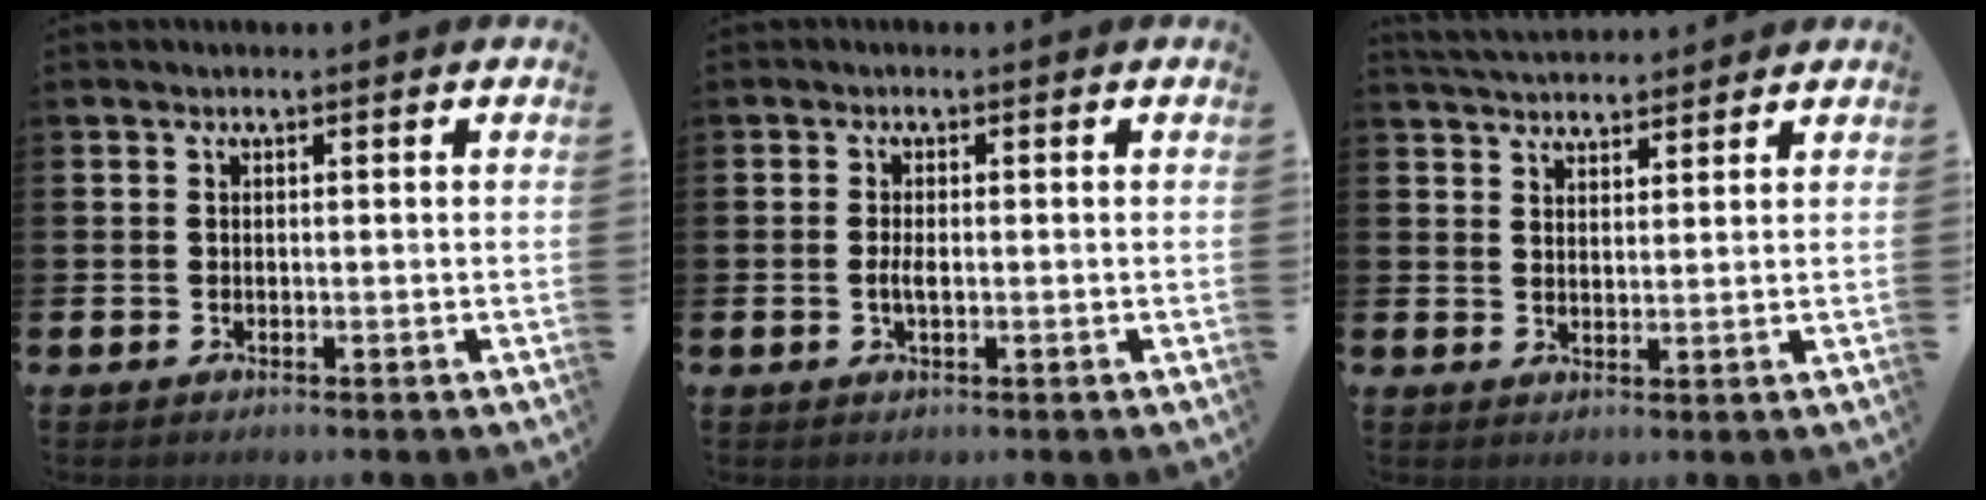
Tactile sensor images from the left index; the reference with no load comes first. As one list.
[{"total": 1.7, "force": [-0.2, 0.6, 1.6], "torque": [-0.021, -0.002, -0.007]}, {"total": 4.0, "force": [3.9, 0.8, 0.1], "torque": [-0.007, -0.020, 0.071]}]